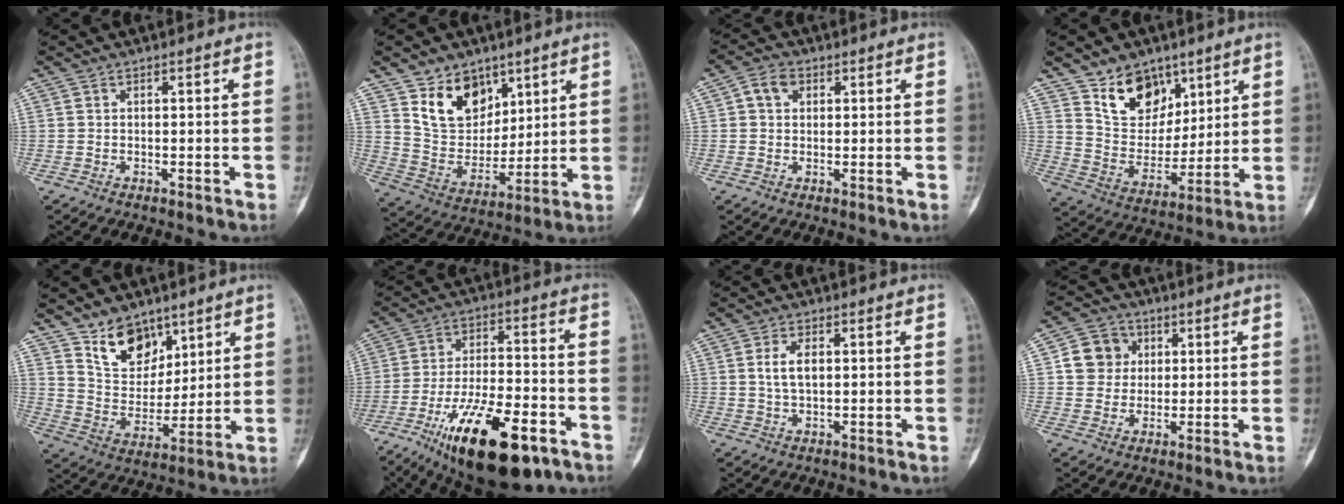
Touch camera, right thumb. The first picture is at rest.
{"total": 12.7, "force": [7.5, 8.6, 5.6], "torque": [-0.058, -0.053, 0.146]}
{"total": 4.0, "force": [1.2, 3.1, 2.3], "torque": [-0.031, 0.007, 0.020]}
{"total": 12.9, "force": [8.1, 8.5, 5.2], "torque": [-0.048, -0.055, 0.154]}
{"total": 11.6, "force": [7.8, 7.1, 4.8], "torque": [-0.045, -0.058, 0.150]}
{"total": 22.3, "force": [-11.9, 8.6, 16.8], "torque": [-0.275, 0.051, -0.188]}
{"total": 4.3, "force": [0.7, 2.3, 3.6], "torque": [-0.067, 0.002, 0.014]}
{"total": 7.7, "force": [1.6, 7.0, 2.6], "torque": [-0.011, 0.001, 0.022]}